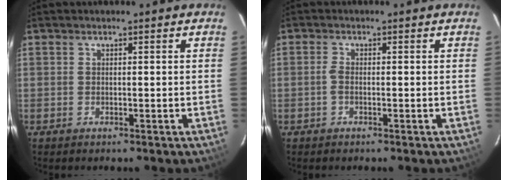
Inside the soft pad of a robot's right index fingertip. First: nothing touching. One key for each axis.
{"total": 1.2, "fx": -0.5, "fy": 0.4, "fz": 1.0, "tx": -0.022, "ty": 0.003, "tz": -0.011}